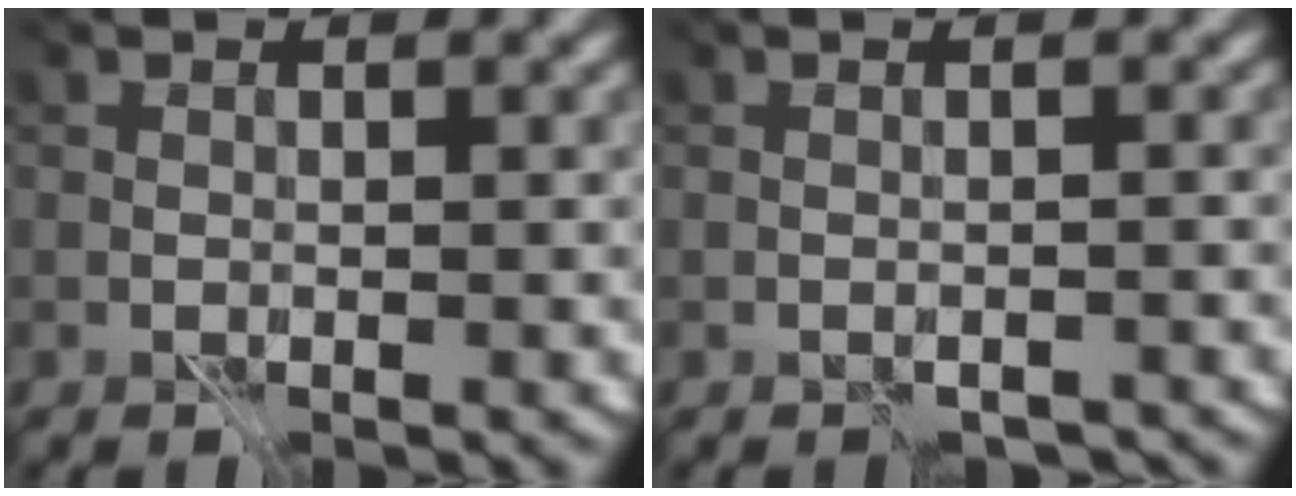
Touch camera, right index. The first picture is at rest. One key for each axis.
{"total": 0.9, "fx": -0.8, "fy": -0.1, "fz": -0.5, "tx": 0.018, "ty": 0.000, "tz": -0.011}